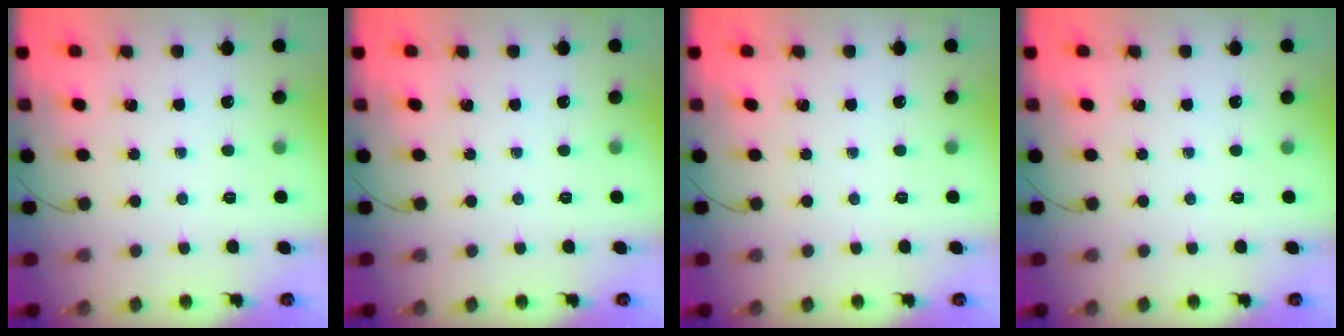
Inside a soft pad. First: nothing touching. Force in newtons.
{"total": 0.0}
{"total": 0.0}
{"total": 0.0}